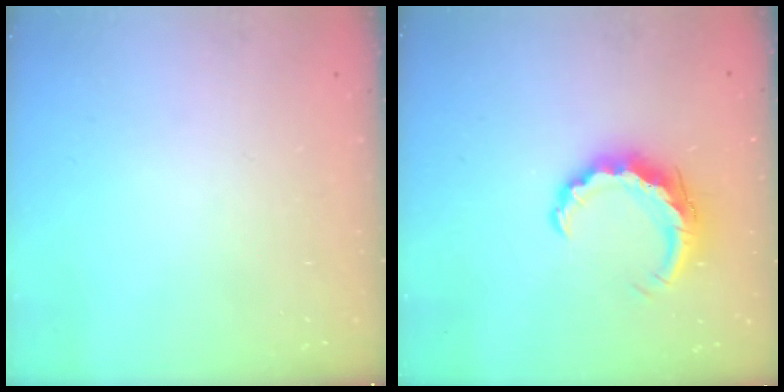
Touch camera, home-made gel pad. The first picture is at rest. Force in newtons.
{"total": 8.2, "press": 8.2, "slide": 0.1}